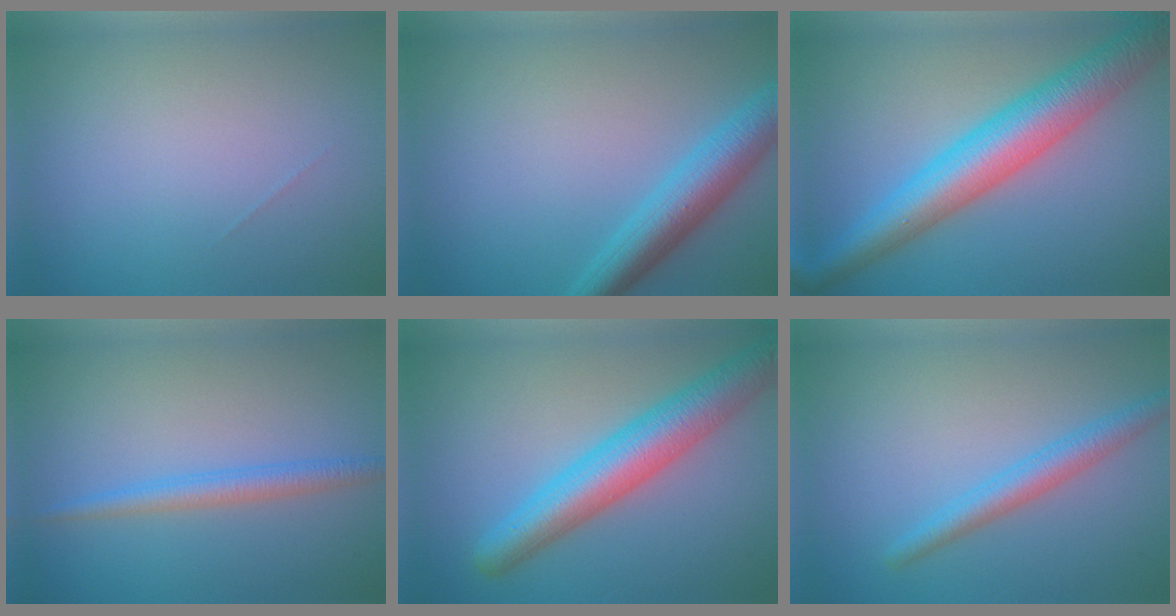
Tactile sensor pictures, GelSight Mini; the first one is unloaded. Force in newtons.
{"total": 4.8, "press": 4.8, "slide": 0.1}
{"total": 7.8, "press": 7.8, "slide": 0.2}
{"total": 2.2, "press": 2.2, "slide": 0.1}
{"total": 6.6, "press": 6.6, "slide": 0.2}
{"total": 2.7, "press": 2.7, "slide": 0.1}